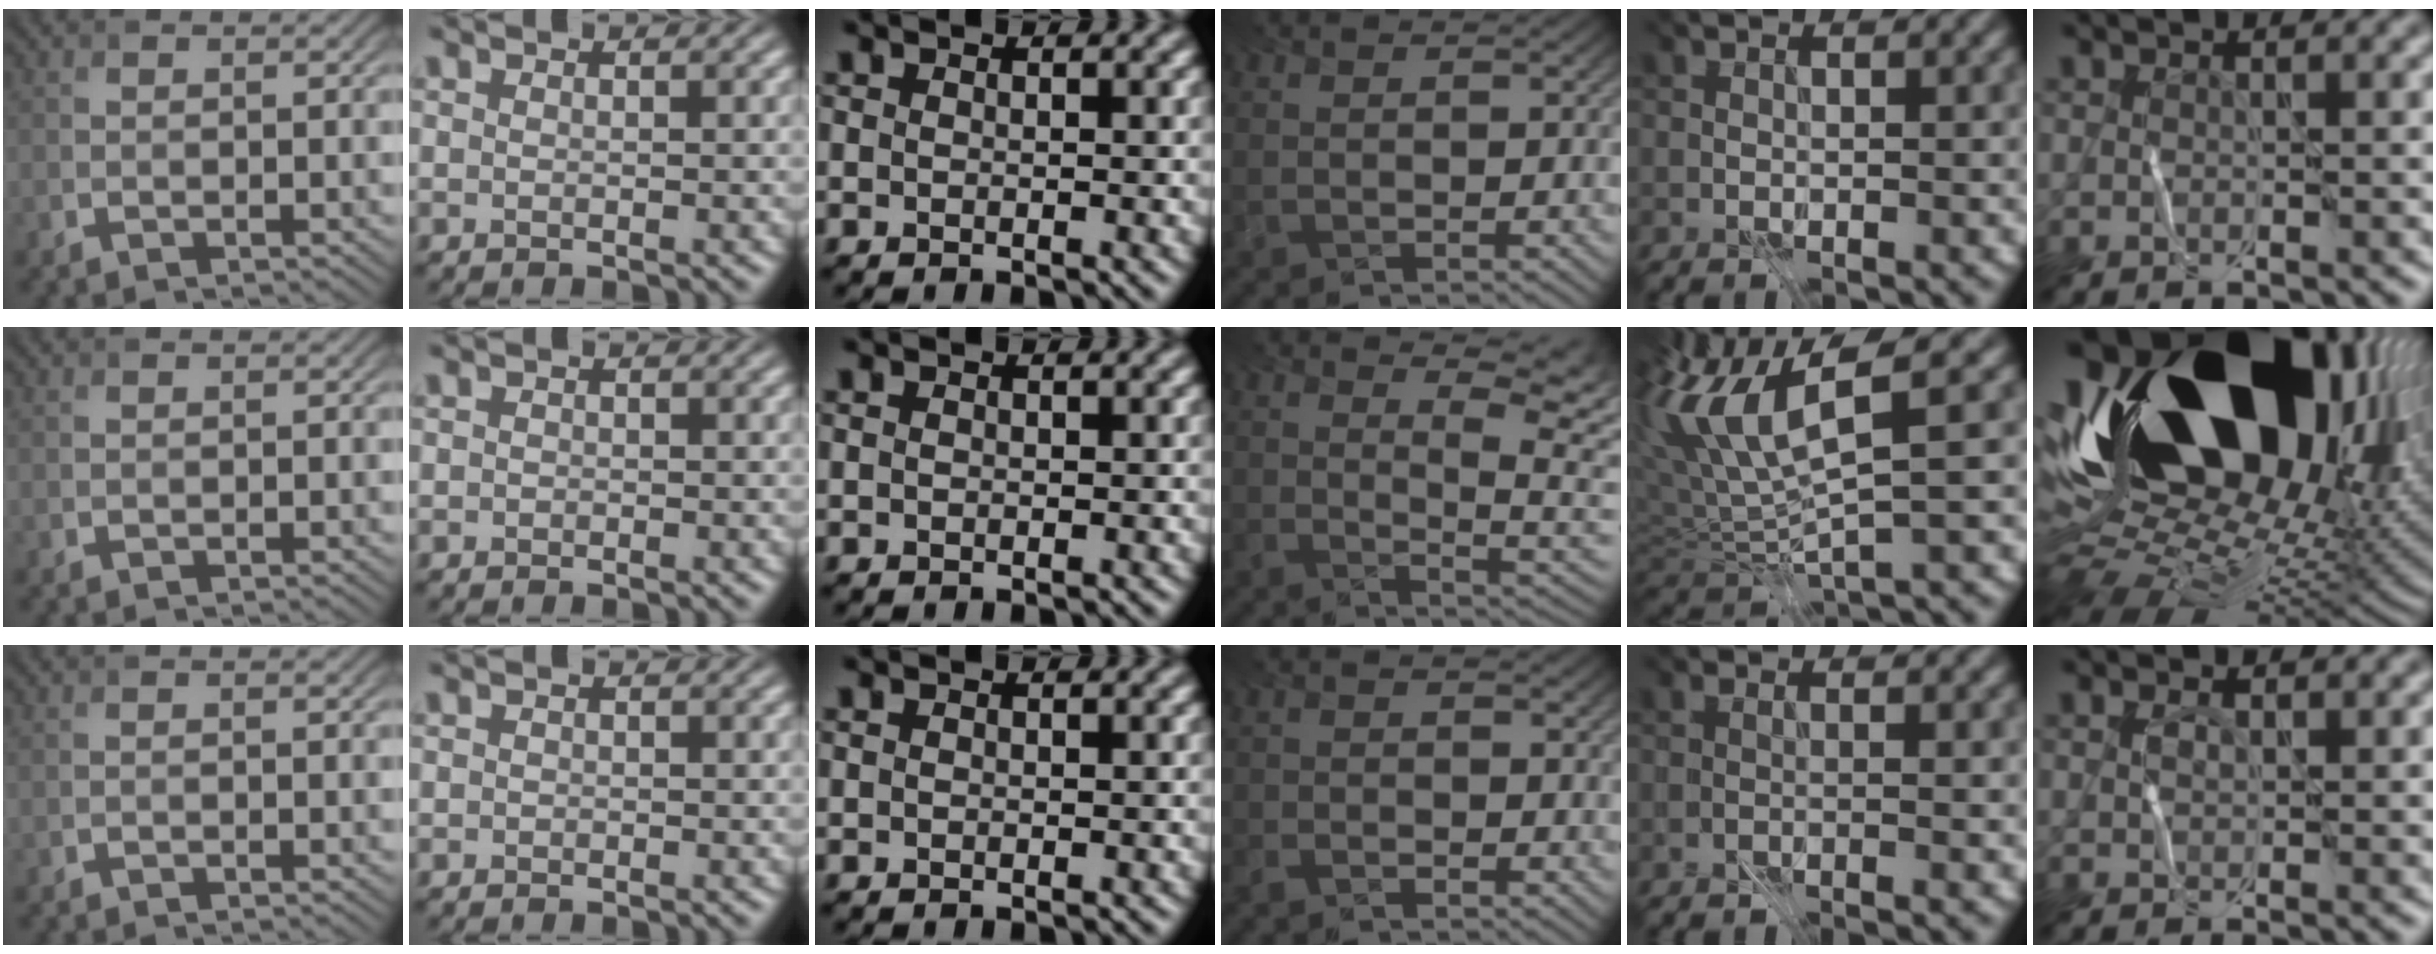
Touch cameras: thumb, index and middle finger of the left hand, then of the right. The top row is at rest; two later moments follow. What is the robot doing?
{"motion": "wrap", "object": "wrapping paper"}